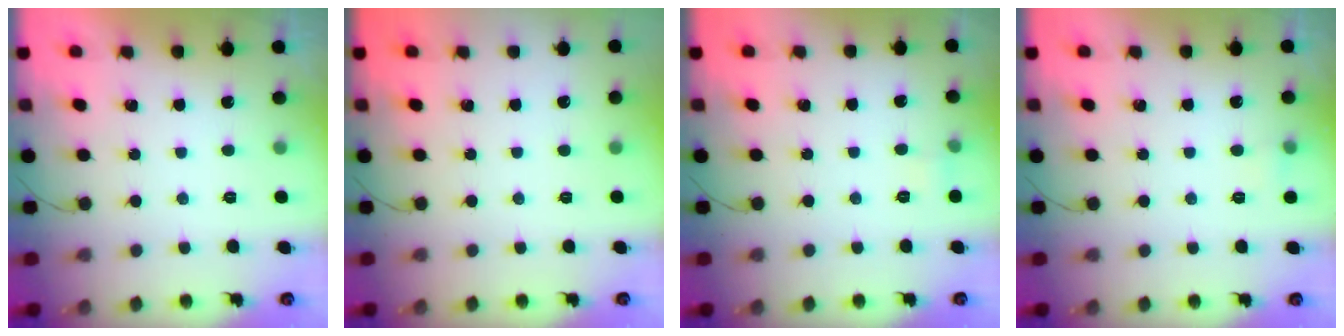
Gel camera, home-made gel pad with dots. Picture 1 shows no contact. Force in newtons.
{"total": 0.0}
{"total": 3.0, "press": 2.8, "slide": 1.0}
{"total": 7.1, "press": 3.1, "slide": 6.4}